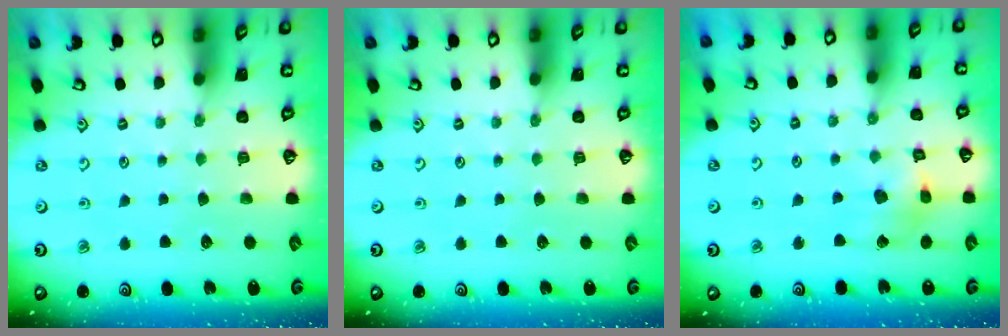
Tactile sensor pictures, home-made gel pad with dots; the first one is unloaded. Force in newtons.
{"total": 0.0}
{"total": 8.7, "press": 8.6, "slide": 1.1}